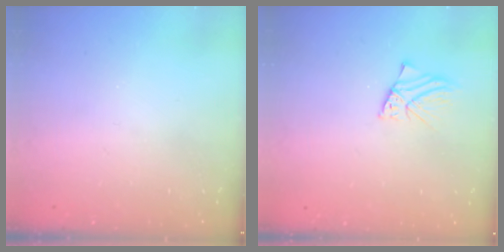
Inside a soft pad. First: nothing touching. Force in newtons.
{"total": 2.9, "press": 2.9, "slide": 0.2}